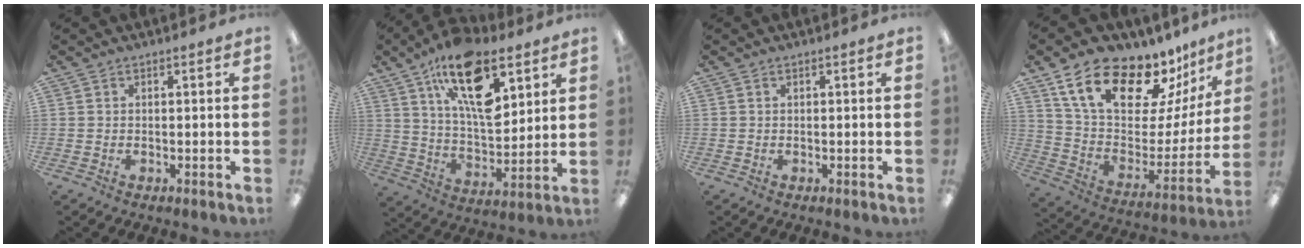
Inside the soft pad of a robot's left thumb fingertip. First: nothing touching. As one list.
[{"total": 20.0, "force": [10.7, 9.1, 14.1], "torque": [-0.235, -0.046, 0.179]}, {"total": 0.0}, {"total": 21.1, "force": [15.7, 8.9, 11.0], "torque": [-0.188, -0.105, 0.275]}]